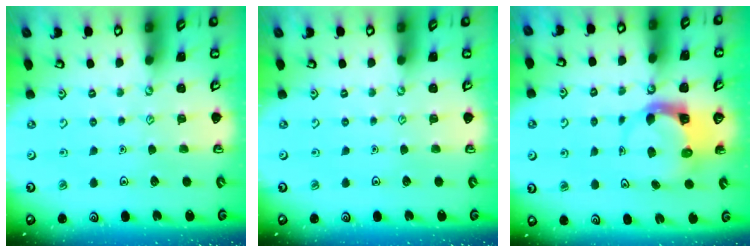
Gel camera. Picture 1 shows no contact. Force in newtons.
{"total": 0.0}
{"total": 5.6, "press": 5.6, "slide": 0.8}